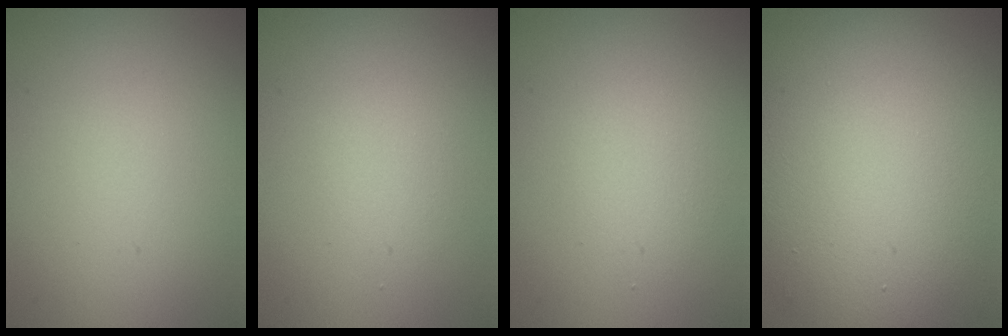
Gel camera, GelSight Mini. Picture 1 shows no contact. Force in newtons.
{"total": 1.4, "press": 1.3, "slide": 0.1}
{"total": 1.9, "press": 1.9, "slide": 0.2}
{"total": 14.3, "press": 14.3, "slide": 0.9}